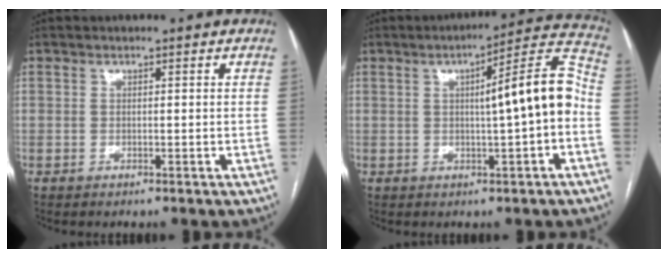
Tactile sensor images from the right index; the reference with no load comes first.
{"total": 11.0, "force": [-0.4, 0.4, 10.9], "torque": [-0.147, 0.029, -0.008]}